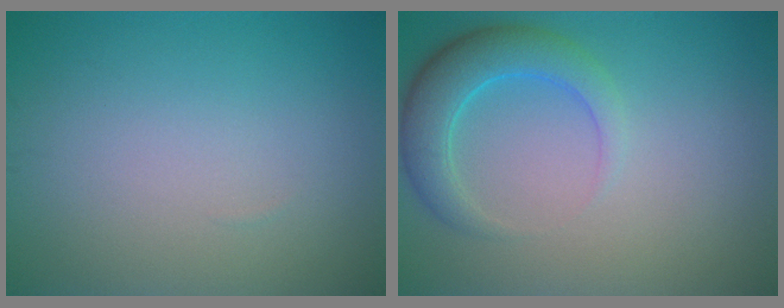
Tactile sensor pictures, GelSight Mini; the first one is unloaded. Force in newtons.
{"total": 4.2, "press": 4.2, "slide": 0.2}